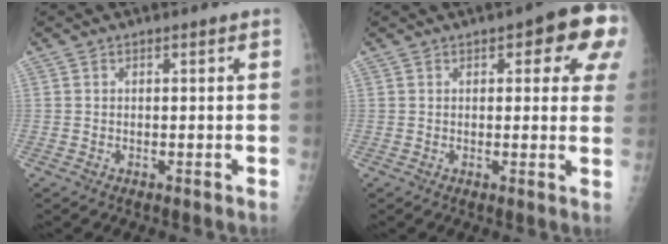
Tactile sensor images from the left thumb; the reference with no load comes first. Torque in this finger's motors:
{"motor_torque": [0.01, 0.27, -0.12, -0.30, 0.15]}